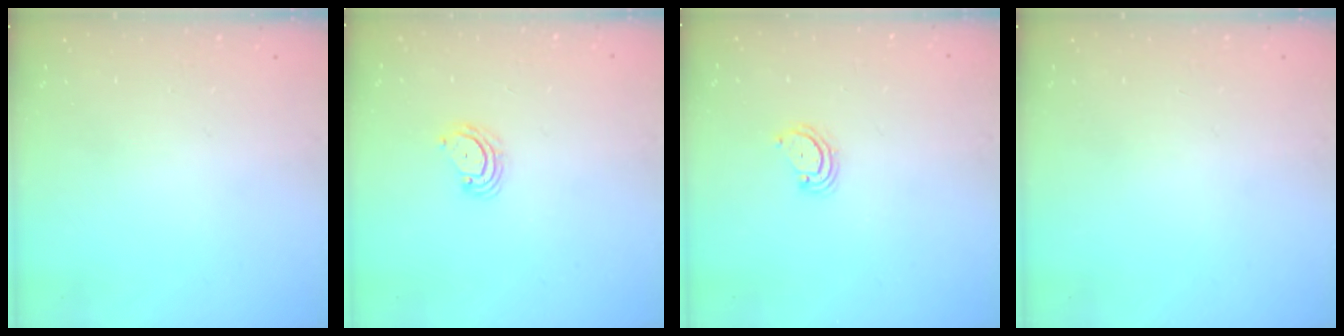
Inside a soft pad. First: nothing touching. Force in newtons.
{"total": 5.0, "press": 4.9, "slide": 0.4}
{"total": 3.5, "press": 3.4, "slide": 0.4}
{"total": 0.0}